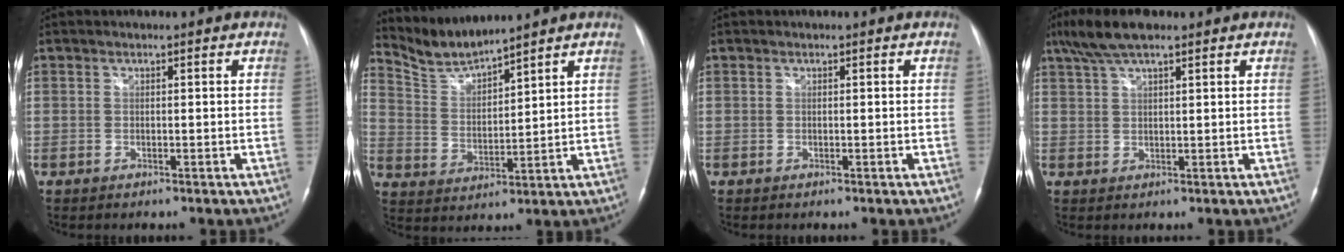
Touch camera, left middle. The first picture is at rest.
{"total": 6.7, "force": [6.6, -1.0, 0.3], "torque": [-0.027, -0.002, 0.147]}
{"total": 0.0}
{"total": 6.6, "force": [4.7, 1.4, 4.3], "torque": [-0.094, 0.023, 0.088]}